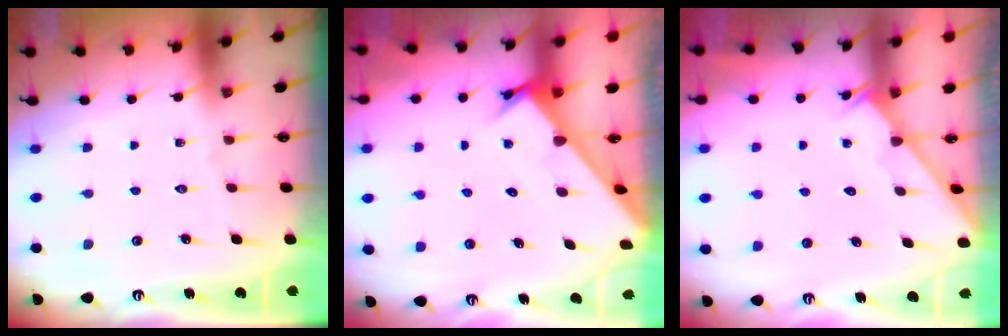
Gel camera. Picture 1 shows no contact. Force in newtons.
{"total": 2.1, "press": 2.1, "slide": 0.1}
{"total": 2.0, "press": 2.0, "slide": 0.1}